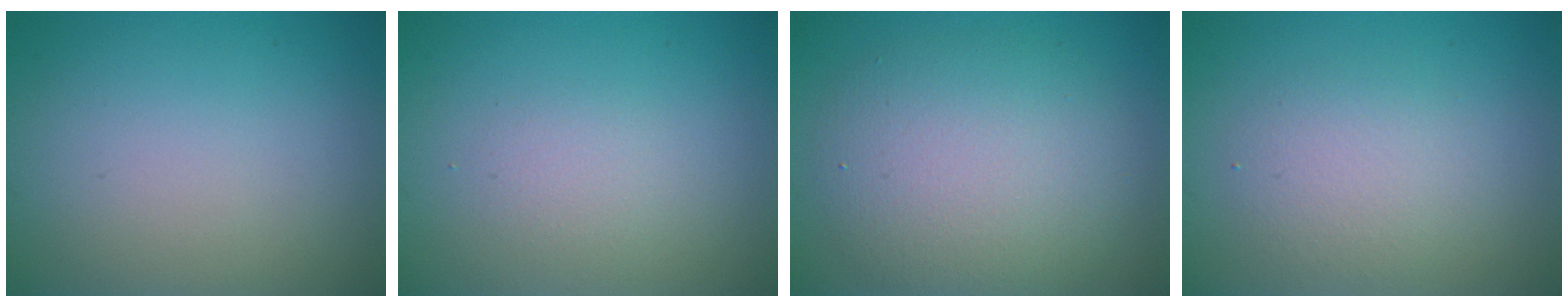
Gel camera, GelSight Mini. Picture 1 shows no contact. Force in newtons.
{"total": 1.3, "press": 1.3, "slide": 0.1}
{"total": 6.6, "press": 6.6, "slide": 0.3}
{"total": 2.8, "press": 2.8, "slide": 0.1}